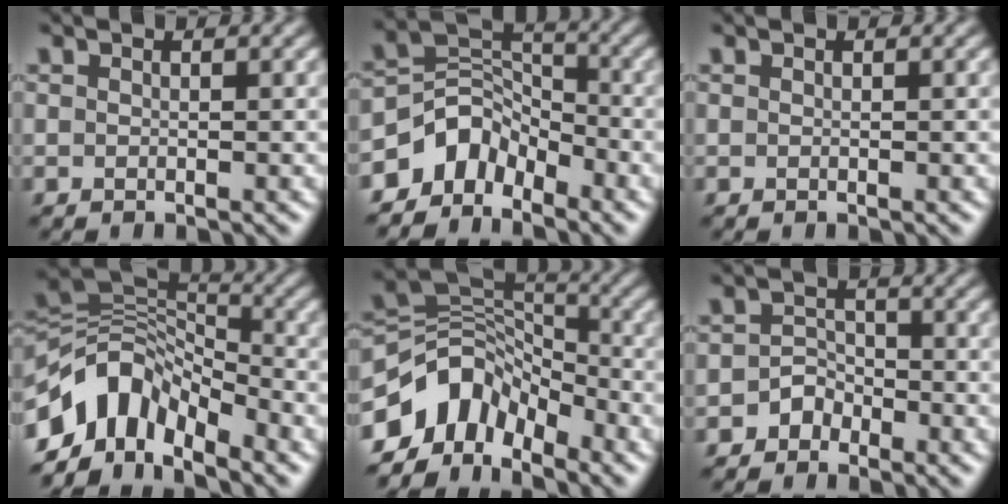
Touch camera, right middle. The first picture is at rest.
{"total": 4.9, "force": [-3.6, 3.0, 1.5], "torque": [-0.013, 0.008, -0.076]}
{"total": 0.0}
{"total": 9.2, "force": [-5.3, 5.1, 5.5], "torque": [-0.089, 0.009, -0.107]}
{"total": 7.7, "force": [-4.5, 5.0, 3.7], "torque": [-0.055, 0.010, -0.095]}
{"total": 1.9, "force": [-1.3, 1.4, 0.3], "torque": [0.000, 0.012, -0.027]}